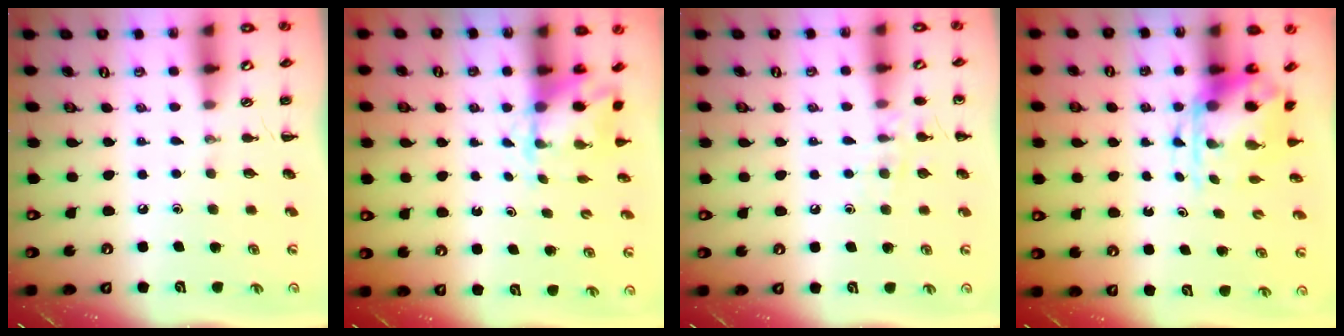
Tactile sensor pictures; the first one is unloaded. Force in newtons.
{"total": 3.1, "press": 3.0, "slide": 0.5}
{"total": 7.9, "press": 7.7, "slide": 1.5}
{"total": 4.7, "press": 4.7, "slide": 0.6}